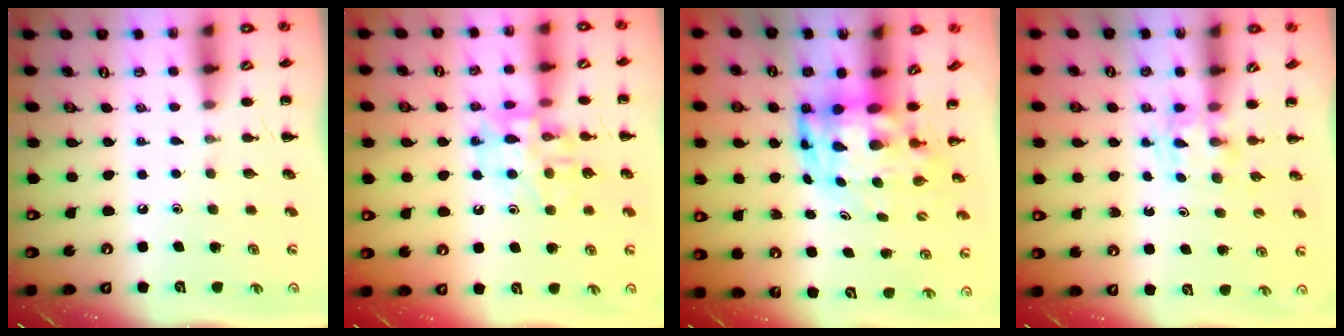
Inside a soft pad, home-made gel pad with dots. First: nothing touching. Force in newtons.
{"total": 13.4, "press": 13.3, "slide": 1.7}
{"total": 5.8, "press": 5.6, "slide": 1.4}
{"total": 2.8, "press": 2.6, "slide": 1.1}